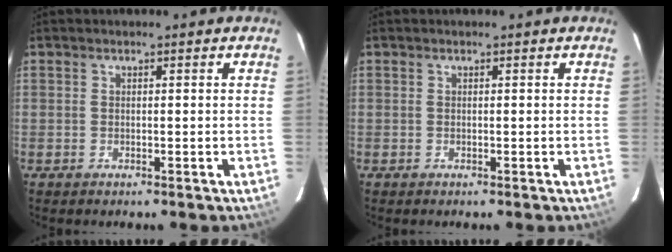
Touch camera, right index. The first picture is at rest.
{"total": 0.0}